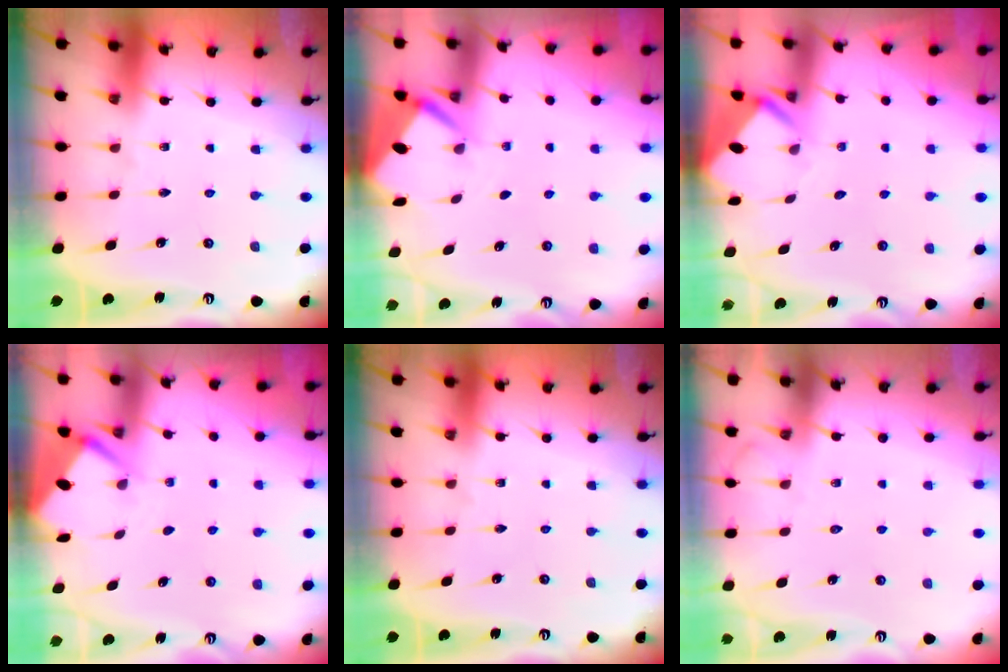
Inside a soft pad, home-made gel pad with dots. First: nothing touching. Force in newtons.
{"total": 2.6, "press": 2.6, "slide": 0.3}
{"total": 3.6, "press": 3.6, "slide": 0.3}
{"total": 2.6, "press": 2.6, "slide": 0.3}
{"total": 0.0}
{"total": 3.9, "press": 3.8, "slide": 0.5}